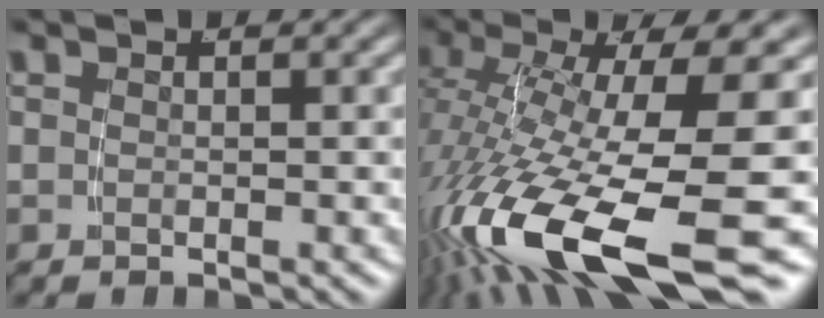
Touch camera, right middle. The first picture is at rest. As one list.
[{"total": 12.4, "force": [-5.0, 4.4, 10.5], "torque": [-0.201, -0.048, -0.046]}]